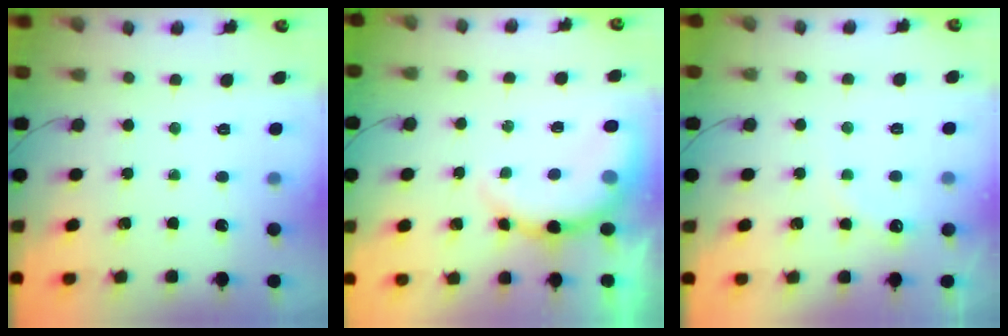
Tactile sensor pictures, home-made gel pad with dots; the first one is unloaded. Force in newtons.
{"total": 9.8, "press": 9.7, "slide": 1.5}
{"total": 7.9, "press": 7.8, "slide": 1.4}